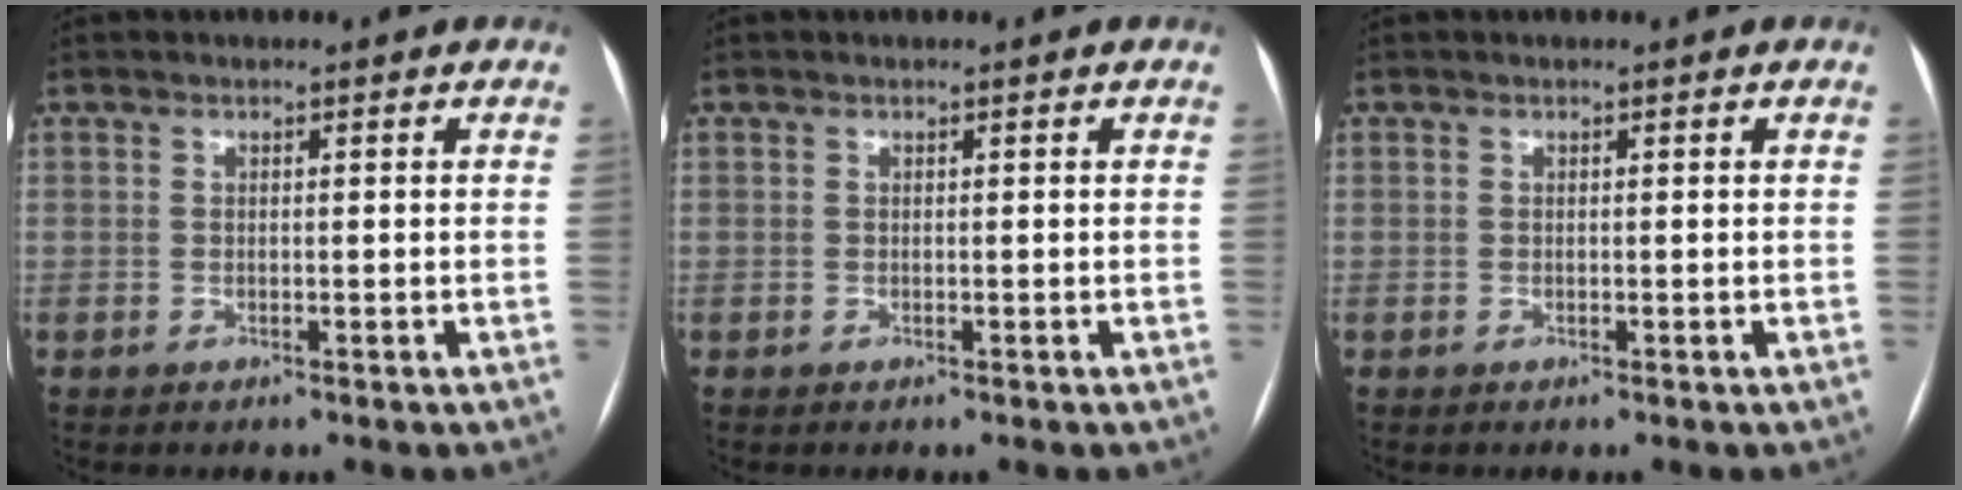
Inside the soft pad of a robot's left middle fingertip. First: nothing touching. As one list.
[{"total": 0.0}, {"total": 0.0}]